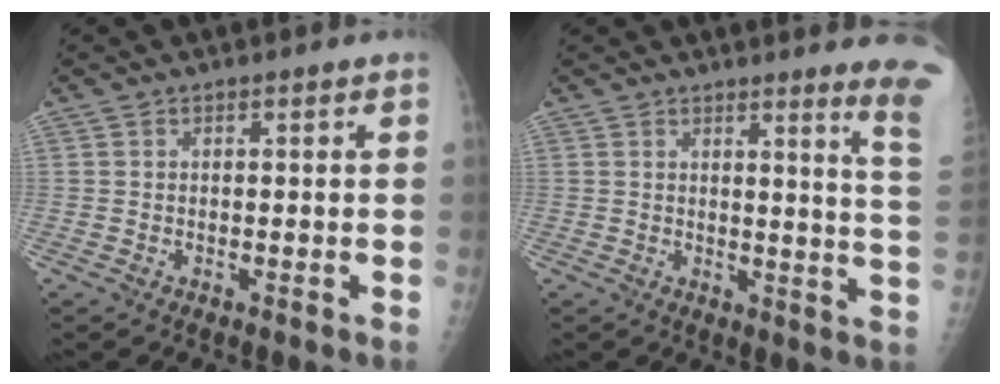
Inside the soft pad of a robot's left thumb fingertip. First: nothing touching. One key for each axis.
{"total": 9.5, "fx": 7.6, "fy": -1.3, "fz": 5.4, "tx": -0.057, "ty": -0.085, "tz": 0.068}